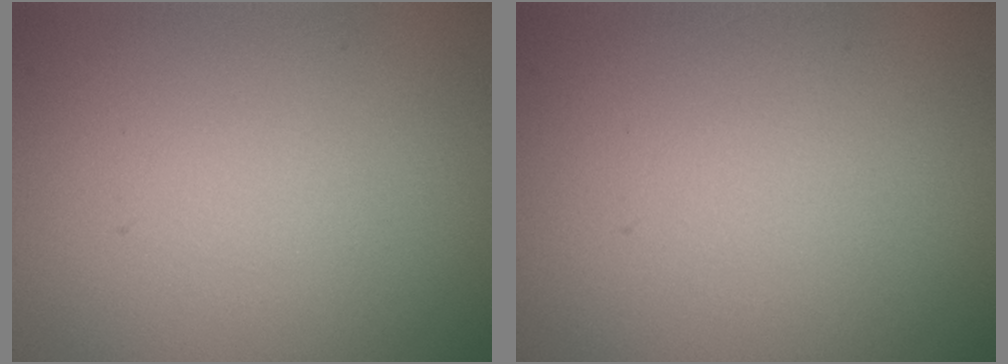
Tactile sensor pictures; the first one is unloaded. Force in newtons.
{"total": 0.0}